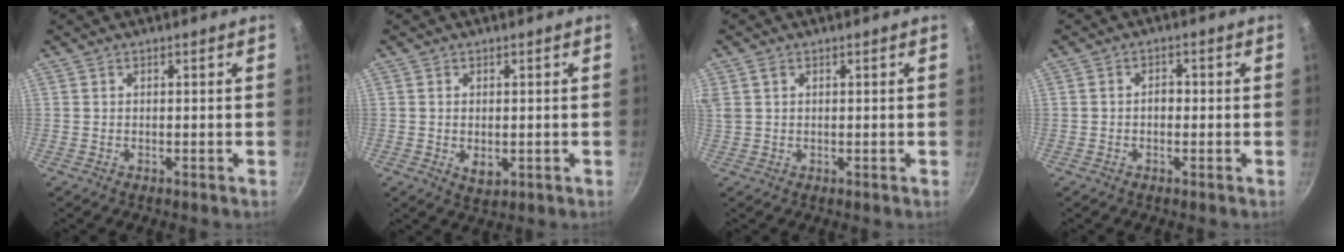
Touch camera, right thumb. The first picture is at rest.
{"total": 3.3, "force": [-0.3, 2.1, 2.5], "torque": [-0.039, -0.009, -0.002]}
{"total": 2.5, "force": [1.1, 1.7, 1.5], "torque": [-0.027, 0.005, 0.024]}
{"total": 2.0, "force": [-0.4, 1.4, 1.4], "torque": [-0.011, 0.009, -0.007]}